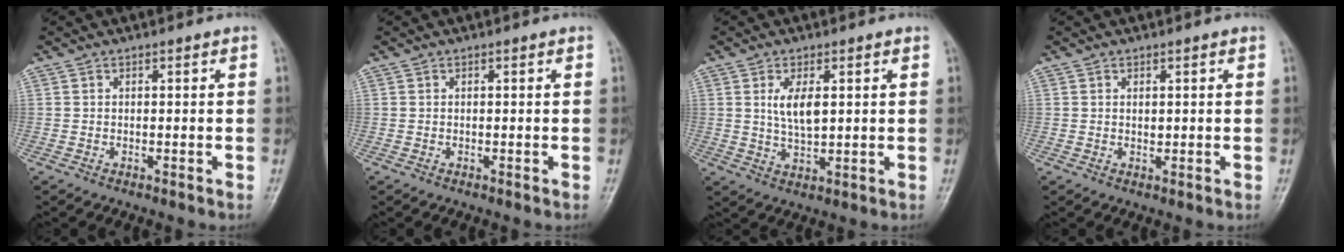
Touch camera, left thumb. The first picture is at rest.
{"total": 0.0}
{"total": 5.4, "force": [1.4, 2.4, 4.6], "torque": [-0.081, -0.013, 0.030]}
{"total": 1.0, "force": [0.4, 0.5, 0.8], "torque": [-0.012, -0.003, 0.009]}